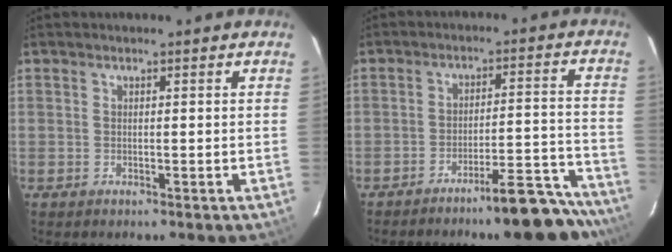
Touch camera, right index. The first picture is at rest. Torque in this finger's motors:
{"motor_torque": [0.36, -0.34, 0.42, 0.08]}